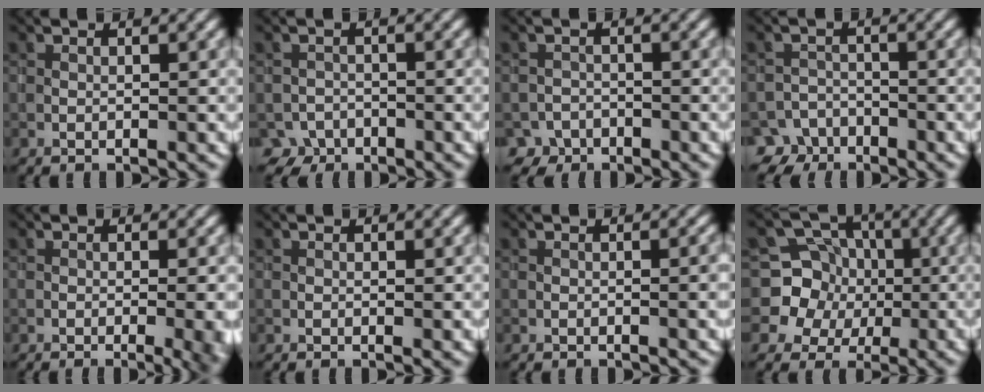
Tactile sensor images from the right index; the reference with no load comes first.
{"total": 3.3, "force": [-2.6, 2.0, 0.0], "torque": [0.016, 0.001, -0.040]}
{"total": 3.1, "force": [-2.4, 1.9, -0.1], "torque": [0.017, 0.002, -0.037]}
{"total": 4.7, "force": [-3.7, 2.8, 0.5], "torque": [0.004, -0.006, -0.056]}
{"total": 5.4, "force": [-1.6, 2.2, 4.7], "torque": [-0.042, -0.009, -0.007]}
{"total": 0.6, "force": [0.2, 0.3, 0.5], "torque": [-0.006, -0.005, 0.003]}
{"total": 1.6, "force": [-0.2, 0.6, 1.4], "torque": [-0.020, -0.007, -0.001]}
{"total": 6.5, "force": [-0.1, 6.3, 1.5], "torque": [-0.013, 0.026, -0.030]}